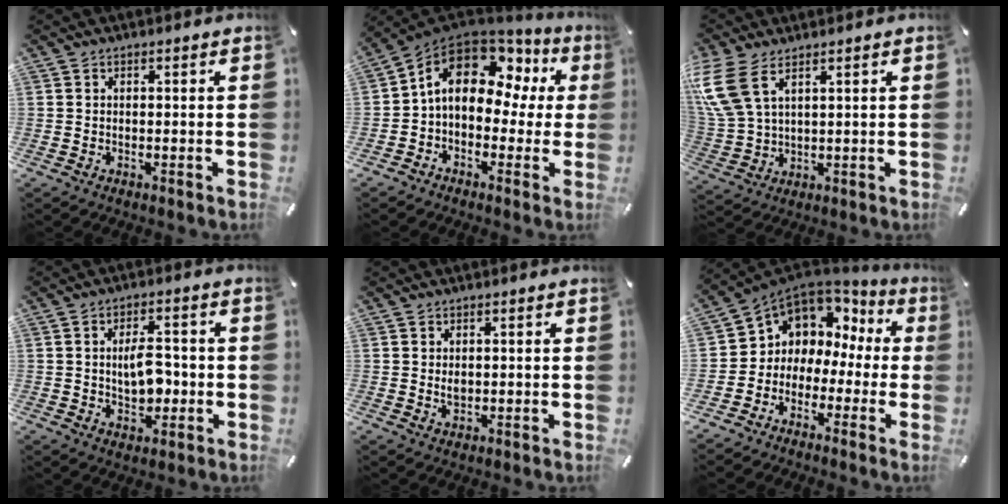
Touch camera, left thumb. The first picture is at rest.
{"total": 13.5, "force": [5.2, 8.9, 8.8], "torque": [-0.153, -0.017, 0.094]}
{"total": 10.2, "force": [5.5, 5.6, 6.5], "torque": [-0.176, -0.021, 0.101]}
{"total": 8.0, "force": [-0.3, 5.0, 6.2], "torque": [-0.097, 0.004, -0.007]}
{"total": 1.7, "force": [0.3, 1.3, 1.1], "torque": [-0.016, 0.001, 0.002]}
{"total": 6.3, "force": [2.2, 5.9, 0.7], "torque": [-0.040, -0.037, 0.041]}